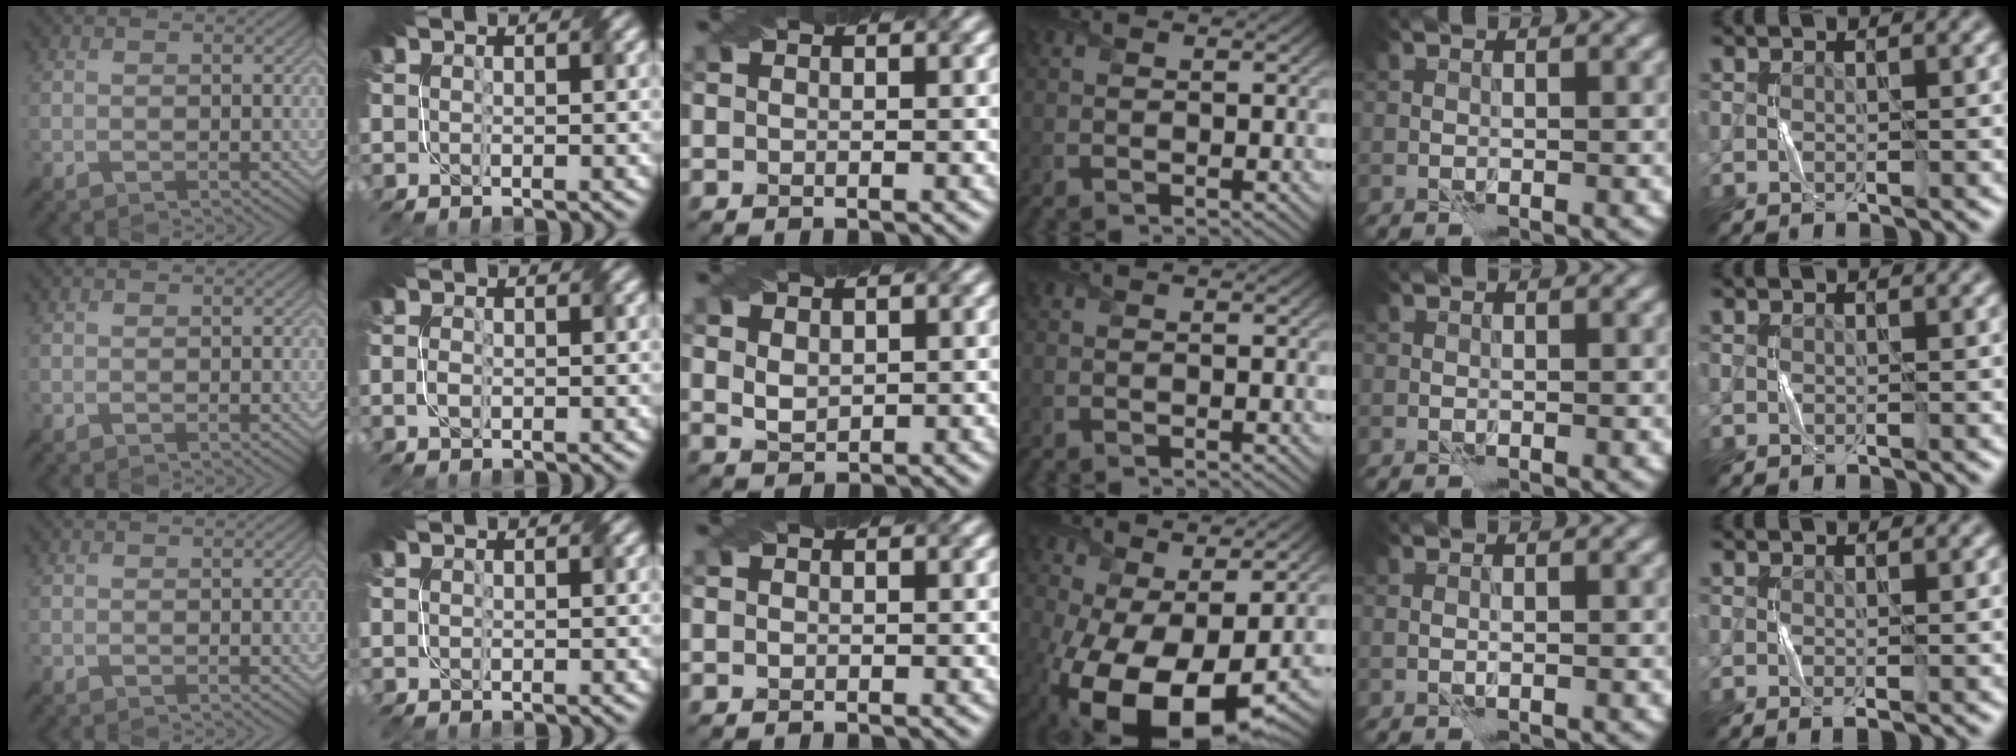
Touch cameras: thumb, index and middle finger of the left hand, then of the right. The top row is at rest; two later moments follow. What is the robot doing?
{"motion": "fold", "object": "file"}